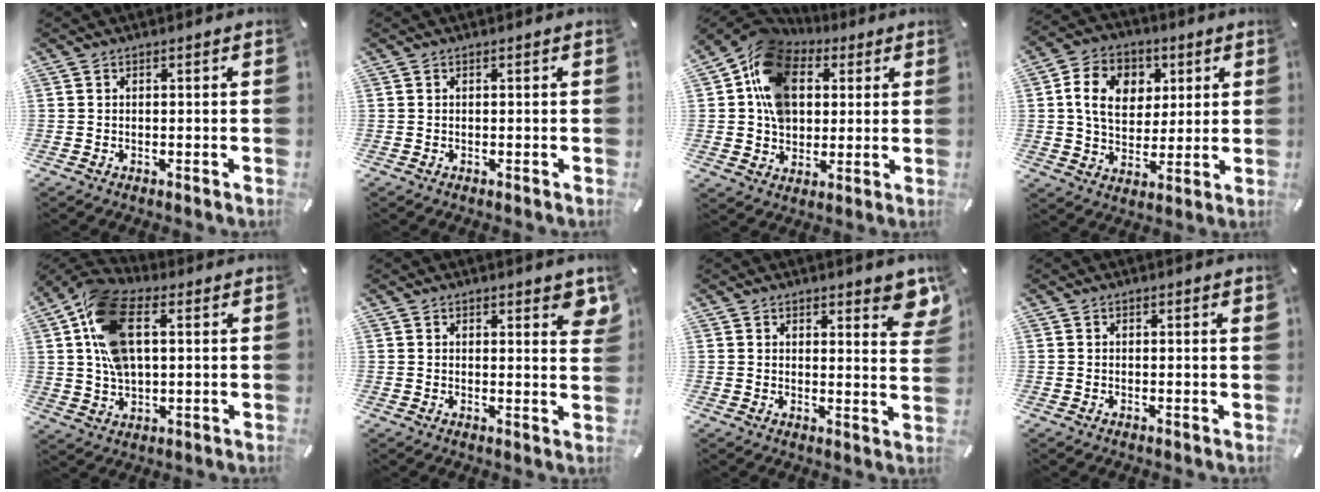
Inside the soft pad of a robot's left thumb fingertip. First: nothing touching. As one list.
[{"total": 0.0}, {"total": 15.3, "force": [4.0, 12.1, 8.5], "torque": [-0.170, -0.009, 0.072]}, {"total": 12.0, "force": [3.5, 9.6, 6.3], "torque": [-0.105, 0.010, 0.067]}, {"total": 15.7, "force": [4.0, 9.6, 11.8], "torque": [-0.255, 0.008, 0.073]}, {"total": 3.6, "force": [2.6, 1.7, 2.0], "torque": [-0.012, -0.012, 0.041]}, {"total": 5.7, "force": [4.2, 2.6, 2.9], "torque": [-0.020, -0.026, 0.069]}, {"total": 0.6, "force": [0.4, 0.2, 0.4], "torque": [-0.007, 0.002, 0.006]}]